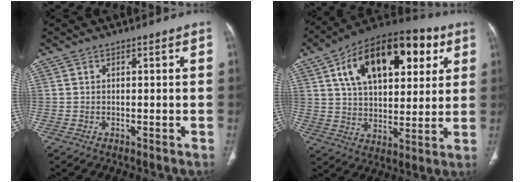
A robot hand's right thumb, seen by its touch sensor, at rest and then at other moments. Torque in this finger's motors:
{"motor_torque": [-0.49, 3.58, 0.32, 0.26, 0.31]}